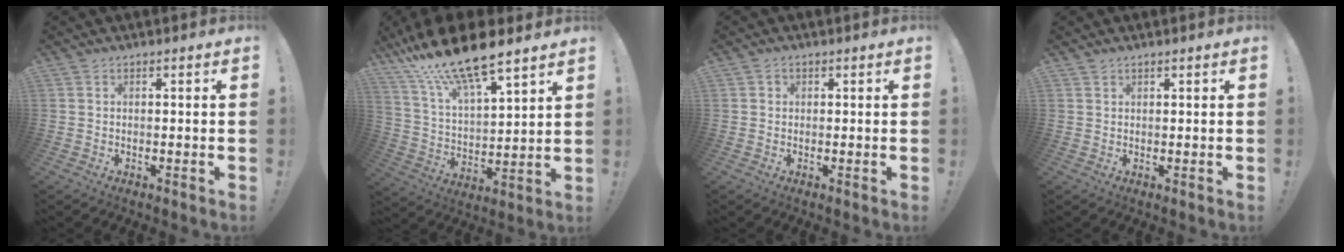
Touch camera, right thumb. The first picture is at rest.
{"total": 17.2, "force": [13.2, 4.6, 10.0], "torque": [-0.192, -0.089, 0.234]}
{"total": 1.1, "force": [0.3, 1.0, 0.2], "torque": [0.000, 0.001, 0.004]}
{"total": 0.8, "force": [0.7, 0.2, 0.3], "torque": [-0.006, 0.000, 0.013]}